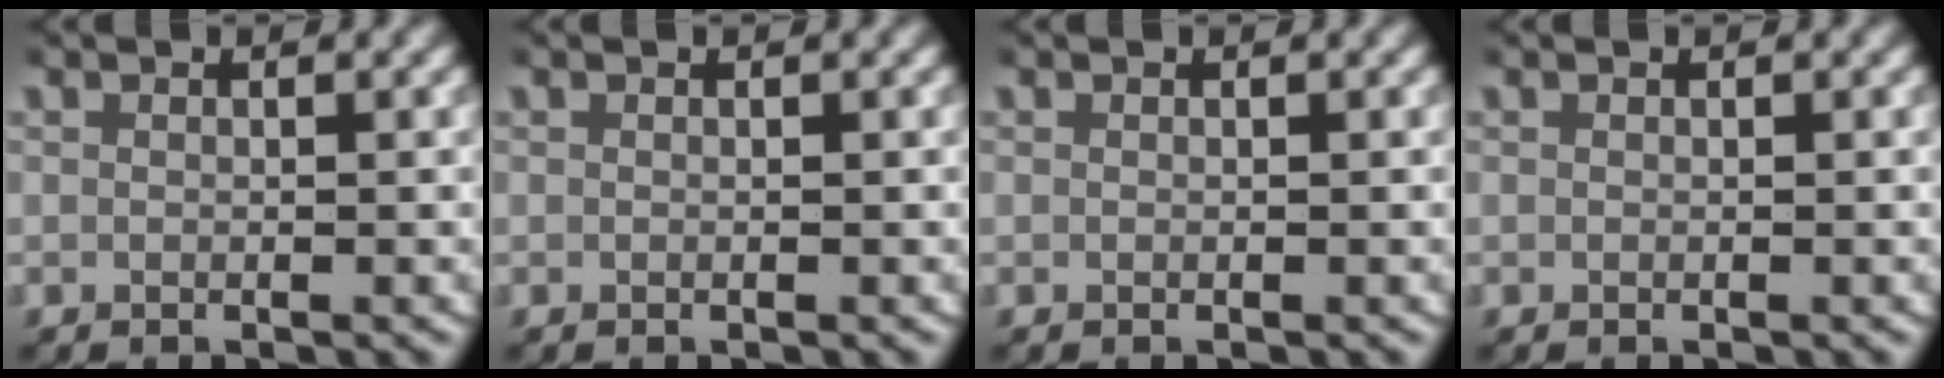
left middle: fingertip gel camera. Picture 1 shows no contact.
{"total": 0.0}
{"total": 0.0}
{"total": 0.0}